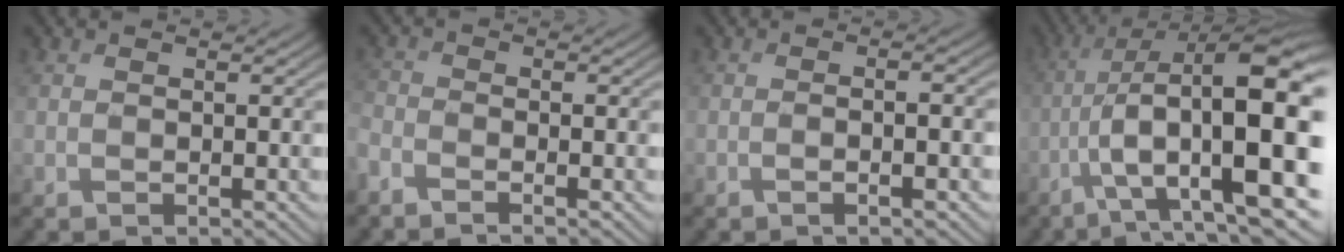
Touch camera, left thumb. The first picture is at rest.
{"total": 3.0, "force": [-2.6, 1.0, 1.3], "torque": [-0.038, -0.011, -0.068]}
{"total": 2.8, "force": [-0.9, 0.7, 2.6], "torque": [-0.040, 0.006, -0.019]}
{"total": 15.9, "force": [-2.7, 5.5, 14.7], "torque": [-0.238, -0.016, -0.032]}